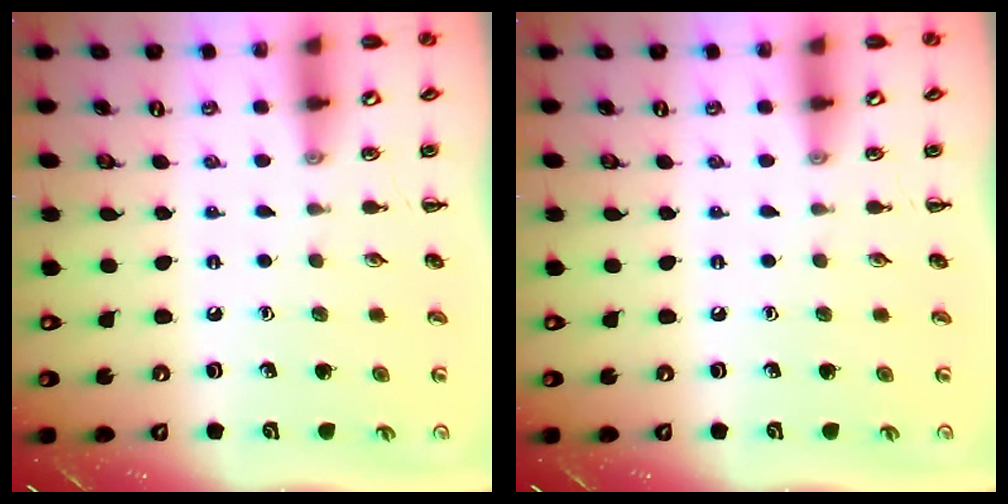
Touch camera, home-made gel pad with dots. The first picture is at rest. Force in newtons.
{"total": 0.0}